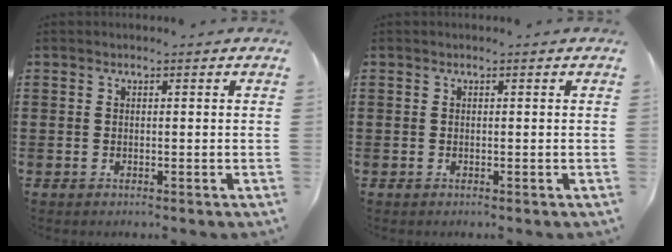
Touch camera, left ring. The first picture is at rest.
{"total": 0.0}